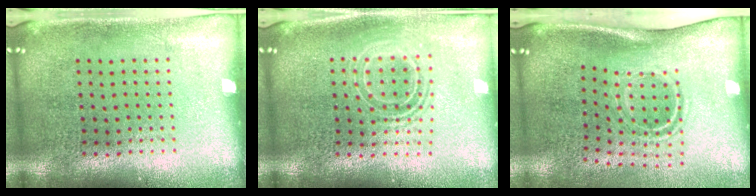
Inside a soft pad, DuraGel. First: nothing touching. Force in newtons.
{"total": 1.6, "press": 1.3, "slide": 0.9}
{"total": 1.8, "press": 1.1, "slide": 1.4}